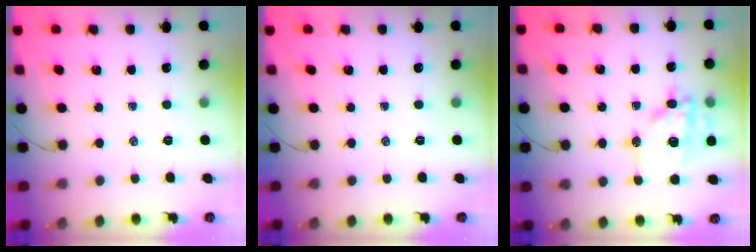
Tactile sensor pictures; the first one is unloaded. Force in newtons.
{"total": 0.0}
{"total": 16.1, "press": 15.9, "slide": 3.0}